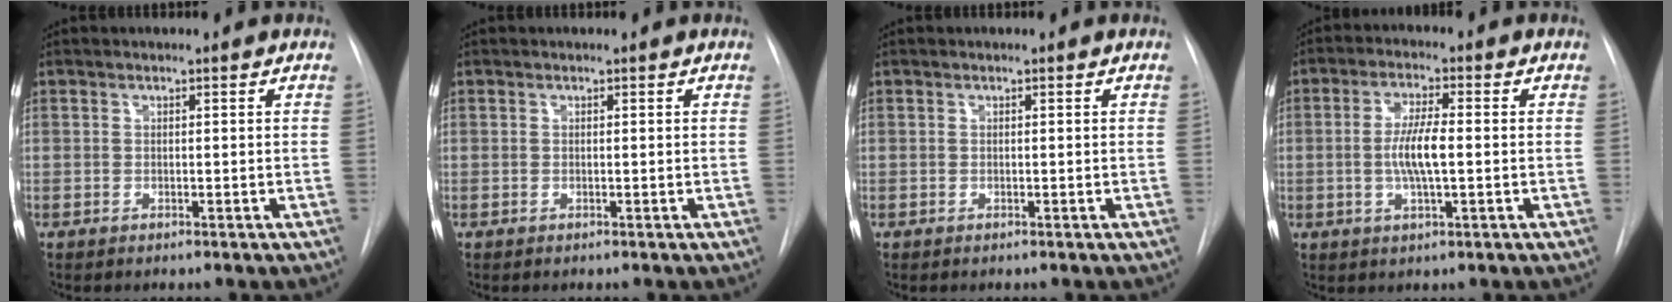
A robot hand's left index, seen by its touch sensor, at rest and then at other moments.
{"total": 0.0}
{"total": 0.0}
{"total": 6.0, "force": [-0.4, 1.0, 5.9], "torque": [-0.120, -0.001, -0.010]}